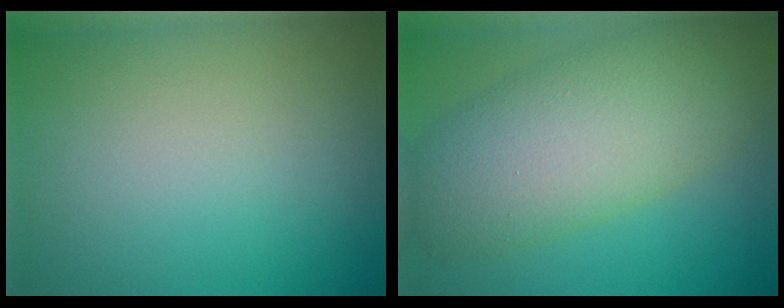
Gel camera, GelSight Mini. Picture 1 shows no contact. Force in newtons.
{"total": 9.1, "press": 9.1, "slide": 0.4}